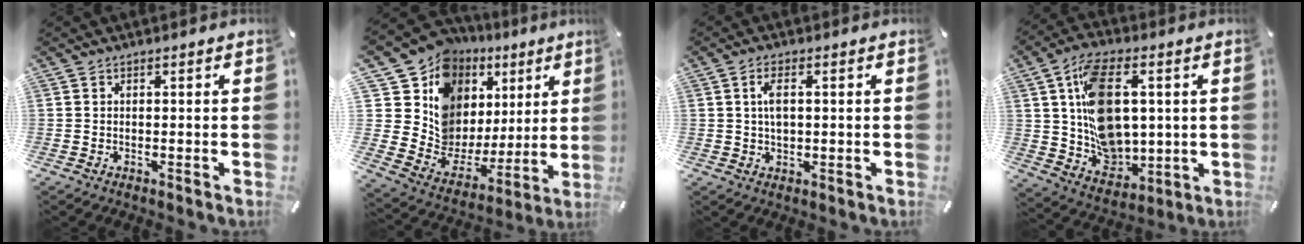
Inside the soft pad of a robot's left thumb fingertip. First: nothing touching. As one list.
[{"total": 13.4, "force": [6.8, 10.9, 3.8], "torque": [-0.075, -0.082, 0.144]}, {"total": 4.0, "force": [0.7, 2.0, 3.4], "torque": [-0.064, 0.005, 0.008]}, {"total": 16.0, "force": [3.5, 11.3, 10.7], "torque": [-0.182, -0.009, 0.069]}]